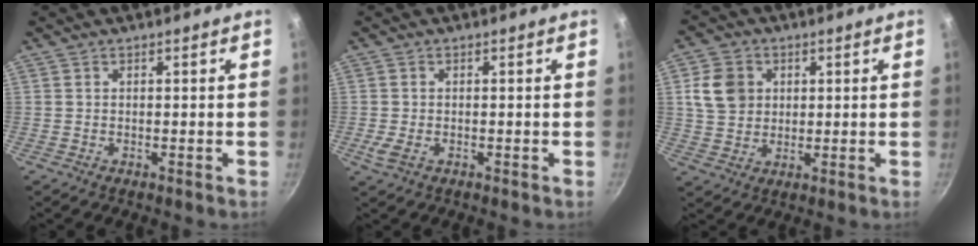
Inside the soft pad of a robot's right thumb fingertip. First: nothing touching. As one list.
[{"total": 2.6, "force": [-0.8, 1.6, 1.9], "torque": [-0.036, -0.005, -0.015]}, {"total": 8.1, "force": [2.0, 6.8, 3.9], "torque": [-0.048, 0.003, 0.035]}]